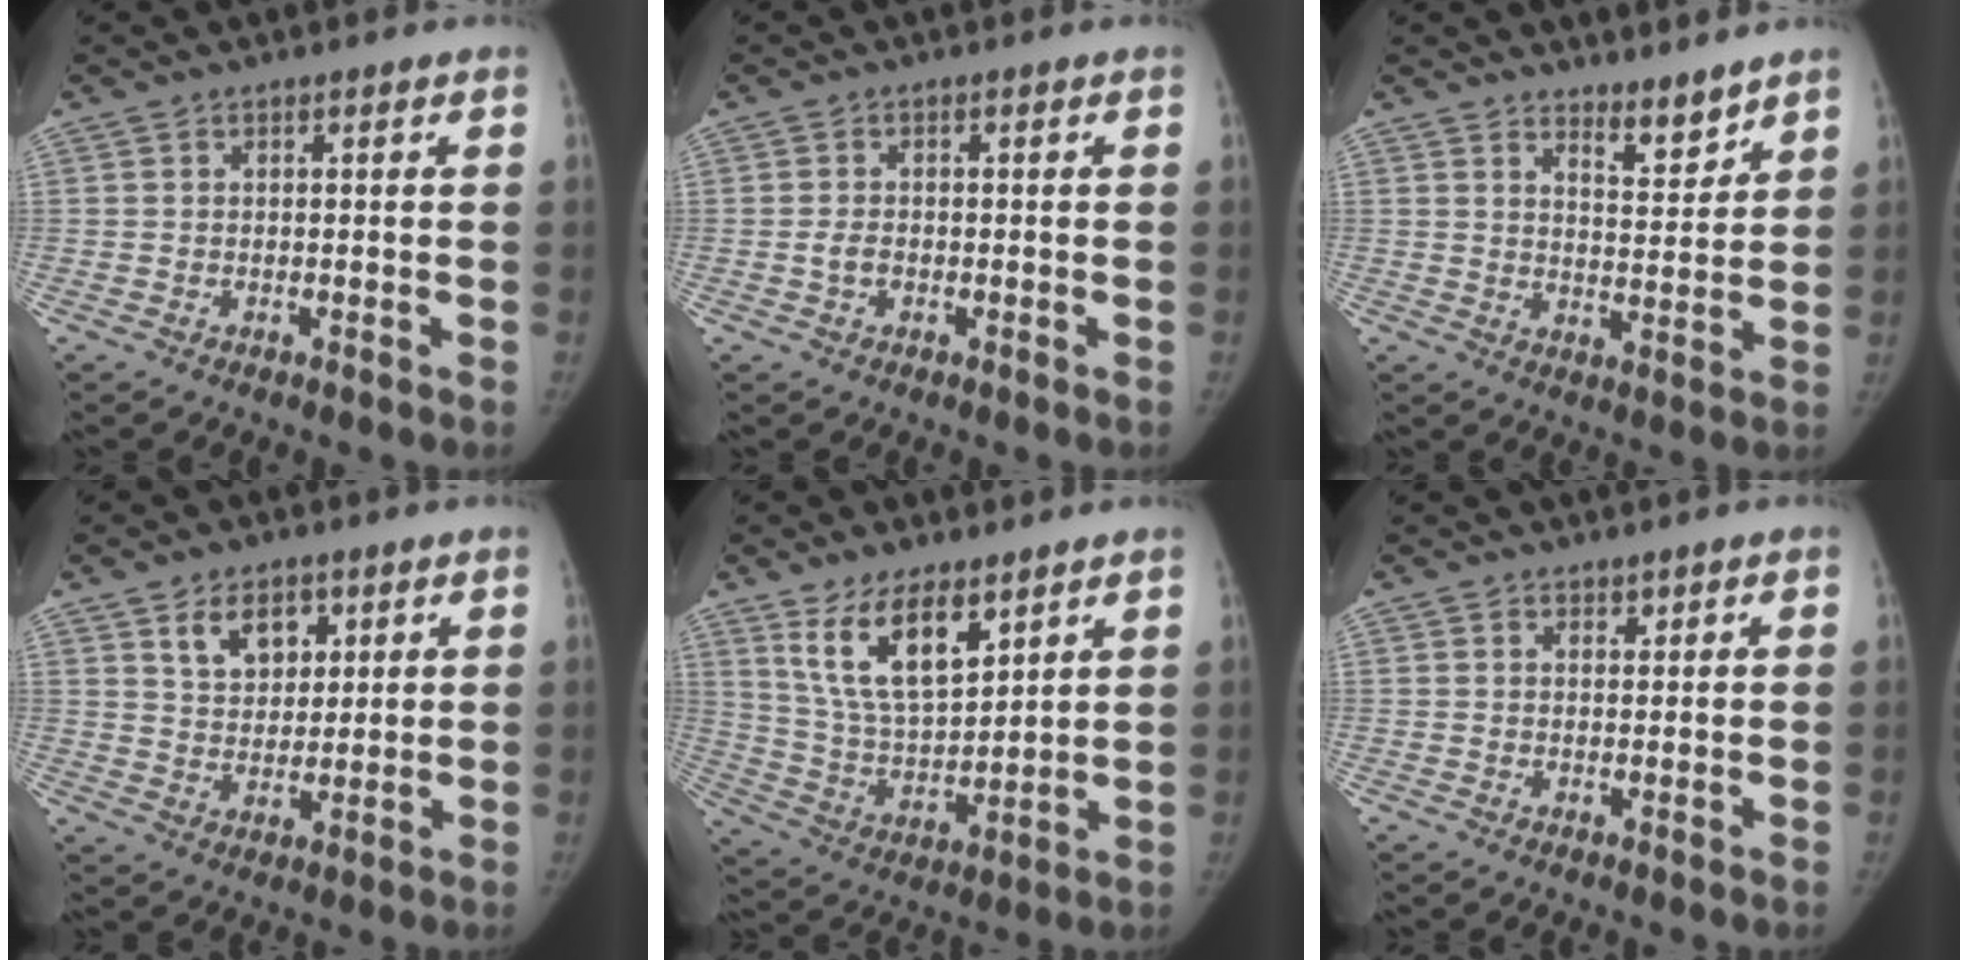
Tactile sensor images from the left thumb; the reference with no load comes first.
{"total": 1.9, "force": [-0.6, 1.3, 1.3], "torque": [-0.024, 0.005, -0.010]}
{"total": 5.2, "force": [4.6, 1.4, 2.0], "torque": [-0.017, -0.045, 0.078]}
{"total": 7.7, "force": [3.9, 5.2, 4.2], "torque": [-0.041, -0.024, 0.072]}
{"total": 13.5, "force": [8.0, 5.9, 9.1], "torque": [-0.142, -0.042, 0.162]}
{"total": 1.1, "force": [0.9, 0.6, 0.3], "torque": [0.004, -0.006, 0.013]}